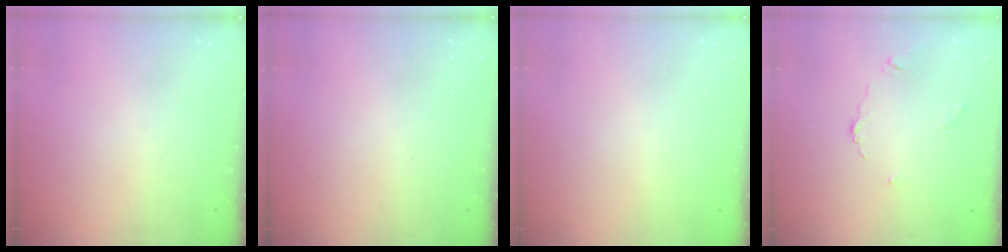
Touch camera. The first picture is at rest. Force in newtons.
{"total": 0.0}
{"total": 1.9, "press": 1.9, "slide": 0.1}
{"total": 2.2, "press": 2.2, "slide": 0.4}